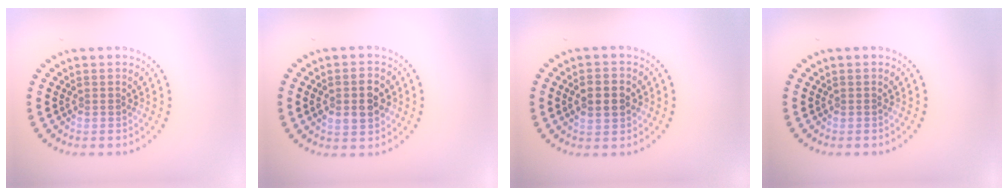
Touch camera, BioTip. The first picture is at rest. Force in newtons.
{"total": 3.9, "press": 3.8, "slide": 0.3}
{"total": 3.9, "press": 3.9, "slide": 0.0}
{"total": 0.0}